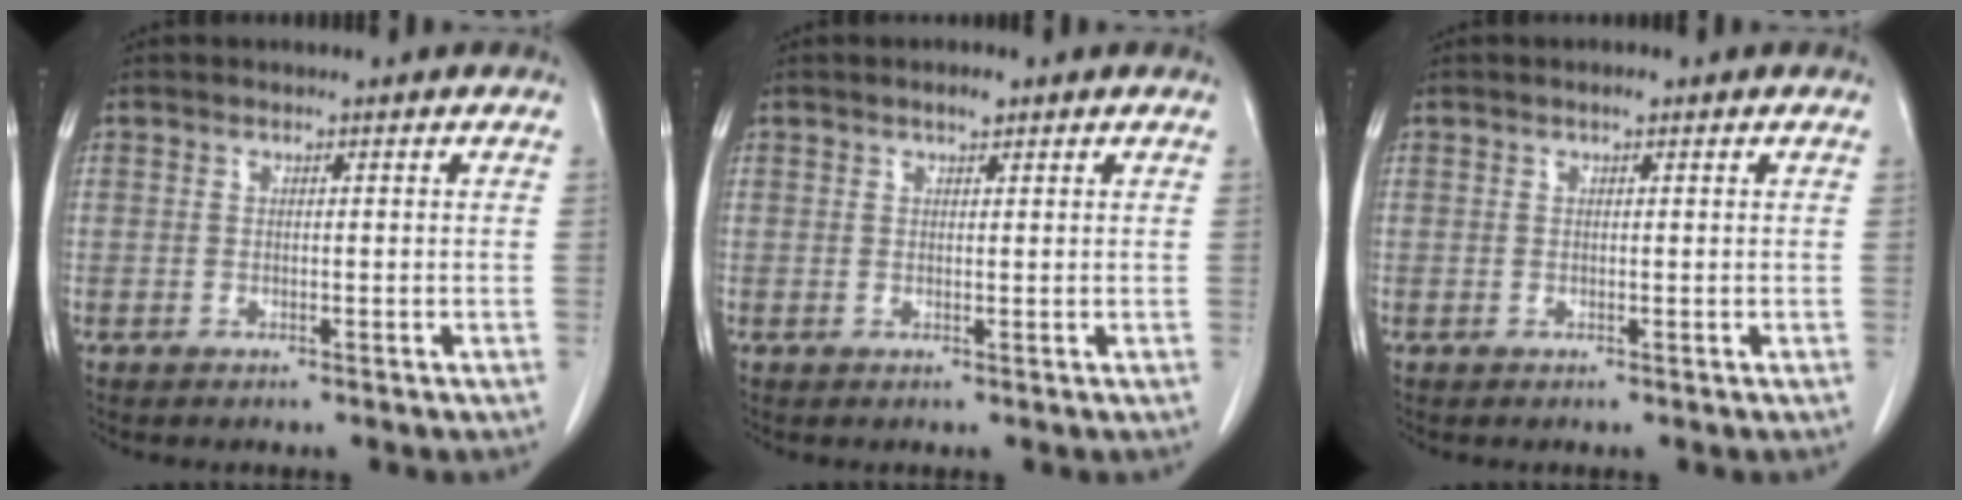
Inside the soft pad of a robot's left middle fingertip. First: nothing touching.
{"total": 1.4, "force": [1.0, 0.4, 0.9], "torque": [-0.018, 0.002, 0.016]}
{"total": 0.7, "force": [0.5, 0.2, 0.5], "torque": [-0.012, 0.001, 0.007]}